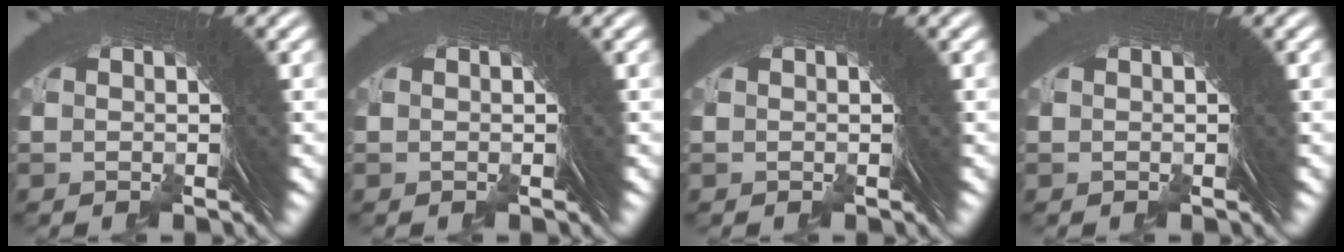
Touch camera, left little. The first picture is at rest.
{"total": 0.0}
{"total": 0.0}
{"total": 0.0}